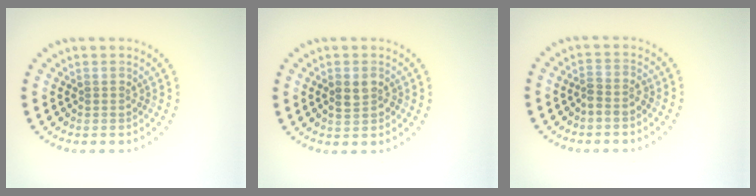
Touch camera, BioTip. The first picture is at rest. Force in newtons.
{"total": 2.1, "press": 2.1, "slide": 0.3}
{"total": 1.4, "press": 1.2, "slide": 0.8}